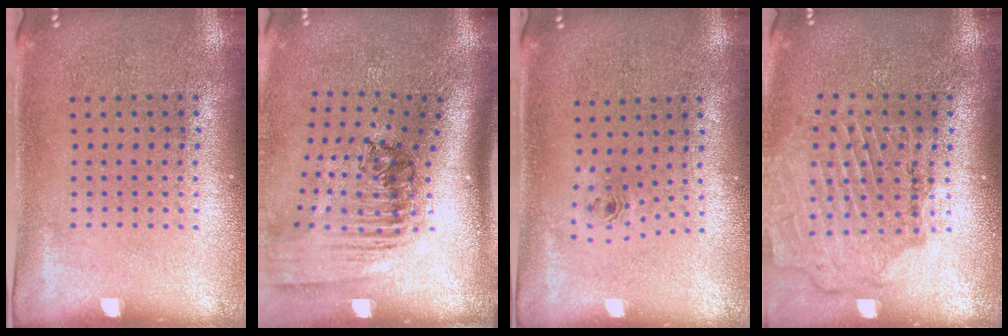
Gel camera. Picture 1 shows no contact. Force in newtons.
{"total": 2.5, "press": 1.8, "slide": 1.7}
{"total": 0.7, "press": 0.3, "slide": 0.6}
{"total": 1.6, "press": 1.6, "slide": 0.0}